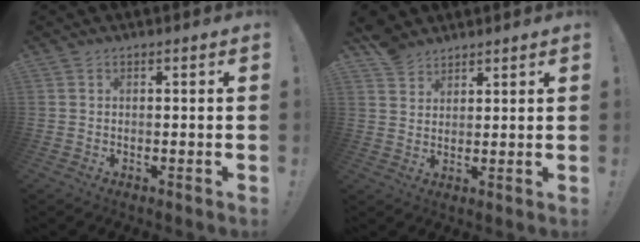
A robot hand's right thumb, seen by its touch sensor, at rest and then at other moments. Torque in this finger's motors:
{"motor_torque": [-0.66, 1.27, 0.45, 0.90, -0.01]}